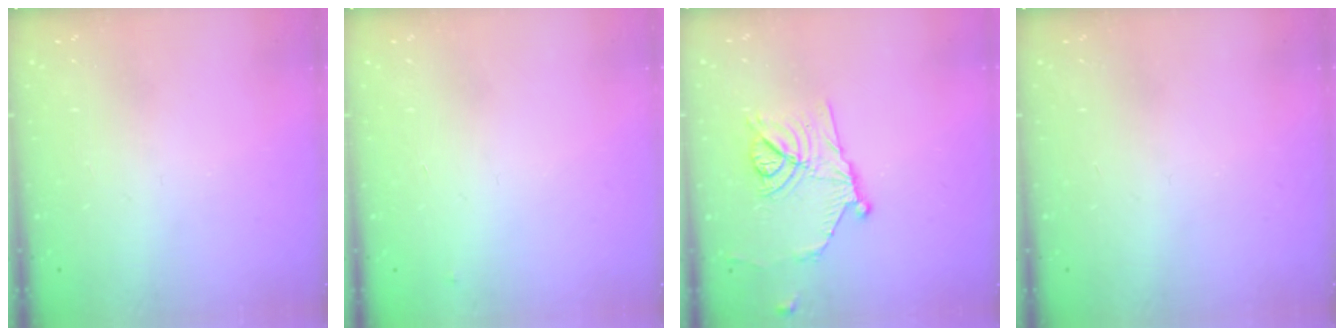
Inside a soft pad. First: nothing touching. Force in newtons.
{"total": 2.5, "press": 2.5, "slide": 0.4}
{"total": 13.6, "press": 13.4, "slide": 2.4}
{"total": 0.0}